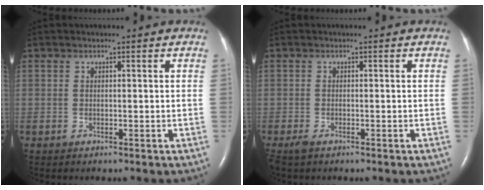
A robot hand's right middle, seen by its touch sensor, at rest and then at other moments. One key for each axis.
{"total": 1.8, "fx": -1.3, "fy": 0.6, "fz": 1.0, "tx": -0.027, "ty": -0.006, "tz": -0.022}